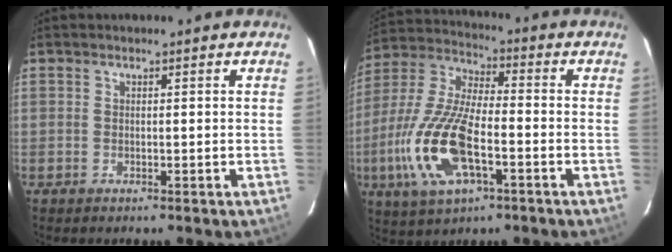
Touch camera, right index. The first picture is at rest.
{"total": 17.8, "force": [-5.7, 6.9, 15.4], "torque": [-0.338, -0.011, -0.111]}